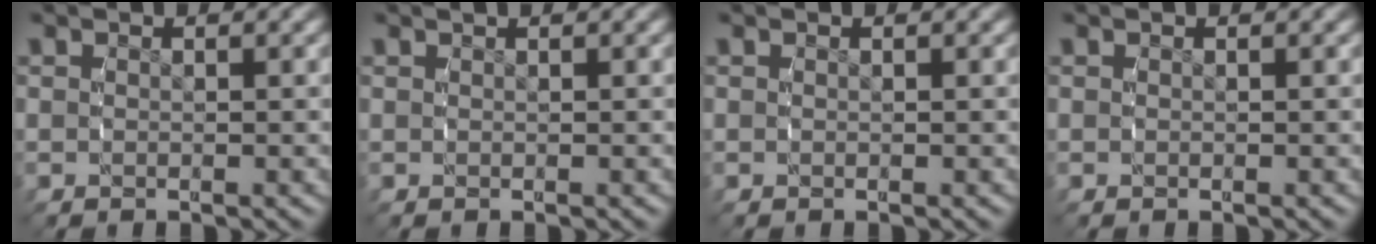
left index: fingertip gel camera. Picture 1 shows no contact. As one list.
[{"total": 0.6, "force": [0.4, -0.3, 0.1], "torque": [0.004, 0.003, 0.008]}, {"total": 0.0}, {"total": 0.0}]